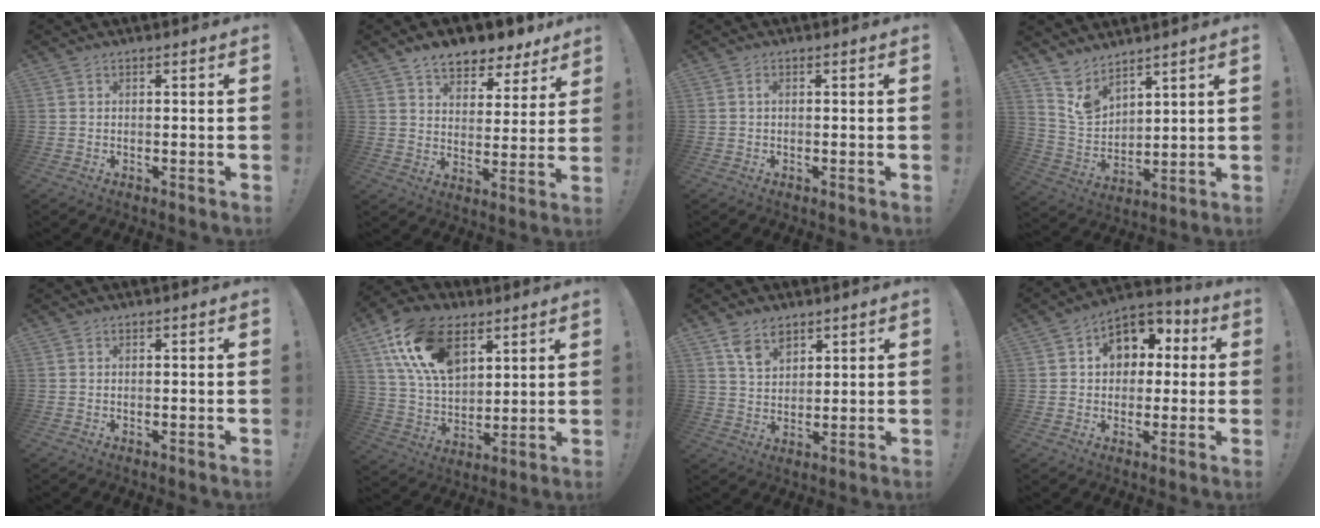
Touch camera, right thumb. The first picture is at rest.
{"total": 9.5, "force": [7.7, 4.4, 3.2], "torque": [-0.050, -0.058, 0.141]}
{"total": 0.7, "force": [-0.1, 0.2, 0.6], "torque": [-0.011, 0.002, -0.002]}
{"total": 8.9, "force": [7.8, 3.8, 1.6], "torque": [-0.050, -0.066, 0.154]}
{"total": 0.0}
{"total": 20.1, "force": [9.5, 12.4, 12.6], "torque": [-0.246, -0.035, 0.176]}
{"total": 7.4, "force": [5.1, 4.5, 2.9], "torque": [-0.050, -0.022, 0.097]}
{"total": 10.1, "force": [2.8, 8.3, 5.0], "torque": [-0.060, -0.010, 0.057]}